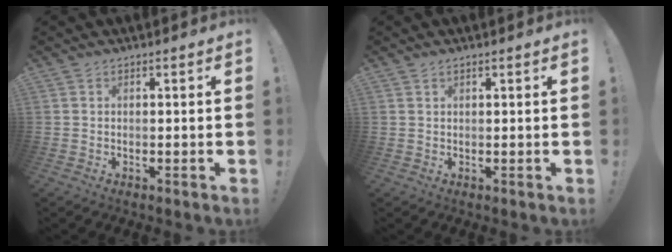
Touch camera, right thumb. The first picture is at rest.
{"total": 0.6, "force": [0.5, 0.3, 0.3], "torque": [-0.004, 0.000, 0.009]}